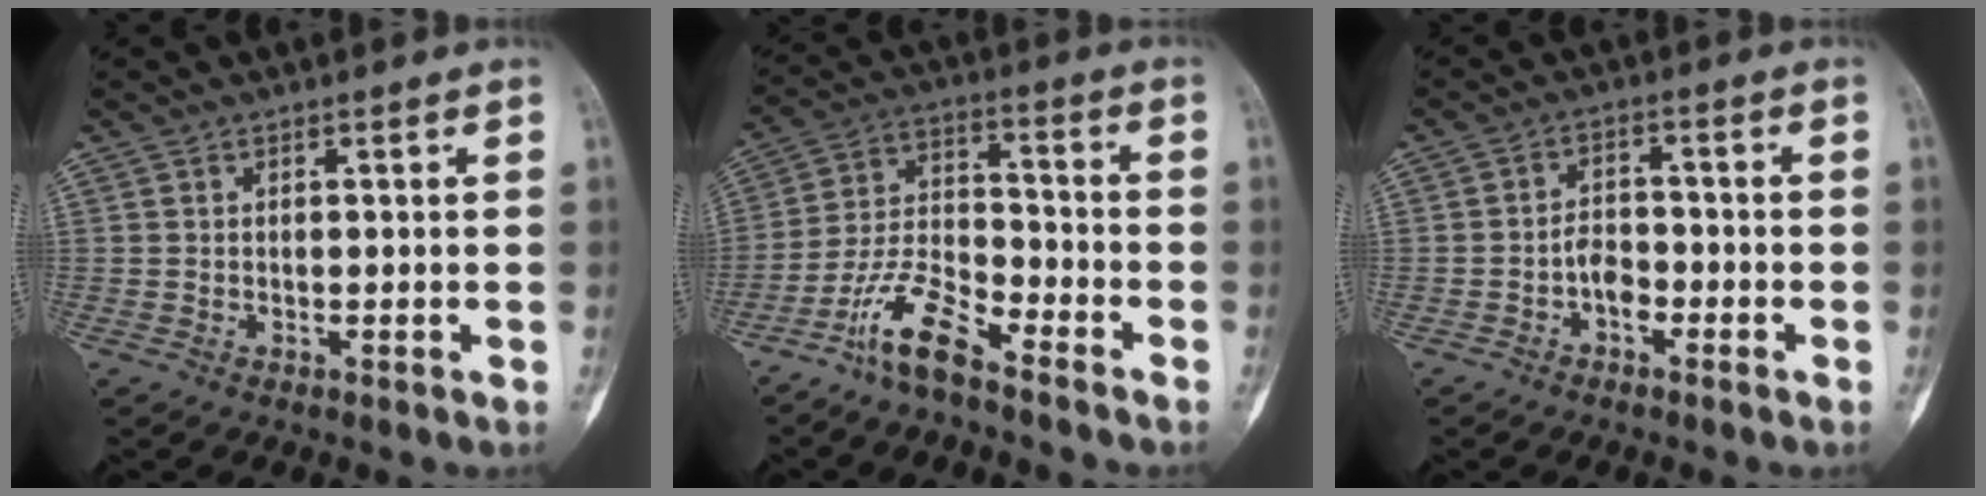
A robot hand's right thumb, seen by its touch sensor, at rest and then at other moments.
{"total": 10.2, "force": [-7.6, 2.8, 6.2], "torque": [-0.131, 0.058, -0.153]}
{"total": 3.7, "force": [-1.8, 2.3, 2.3], "torque": [-0.026, 0.021, -0.038]}